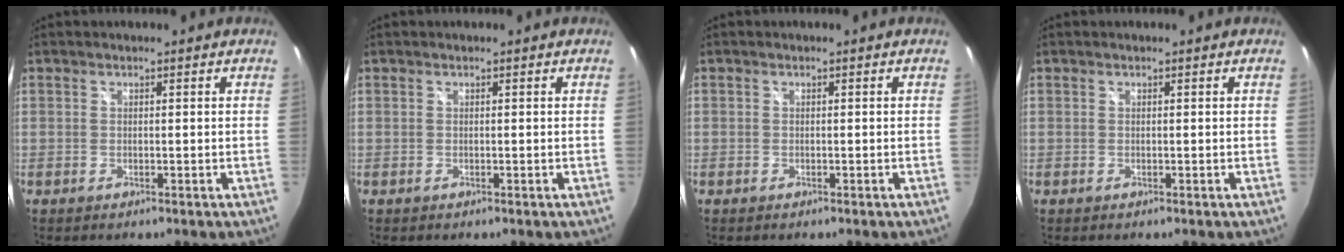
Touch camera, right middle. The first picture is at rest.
{"total": 0.0}
{"total": 0.7, "force": [-0.4, 0.5, -0.1], "torque": [-0.002, -0.001, -0.009]}
{"total": 0.0}